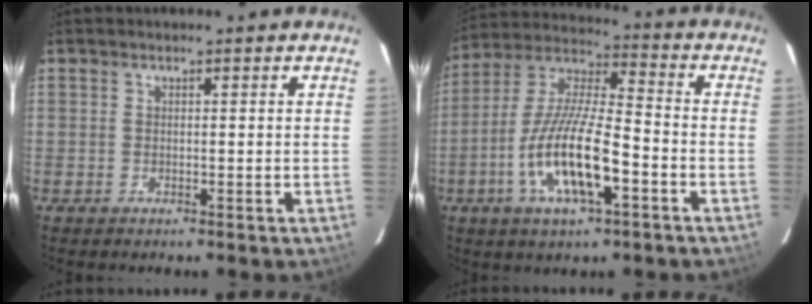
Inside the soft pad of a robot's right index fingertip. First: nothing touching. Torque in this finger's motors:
{"motor_torque": [1.19, -0.95, 1.05, 0.21]}